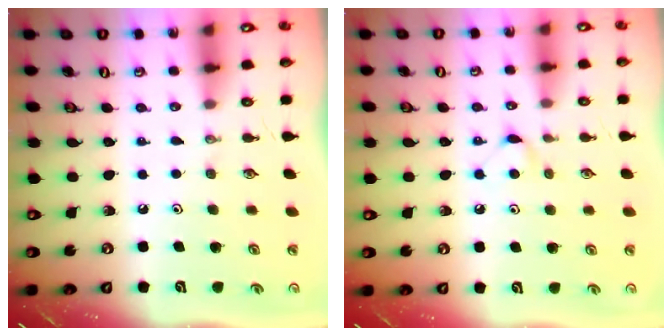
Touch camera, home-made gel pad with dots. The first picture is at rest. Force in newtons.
{"total": 4.4, "press": 4.4, "slide": 0.7}